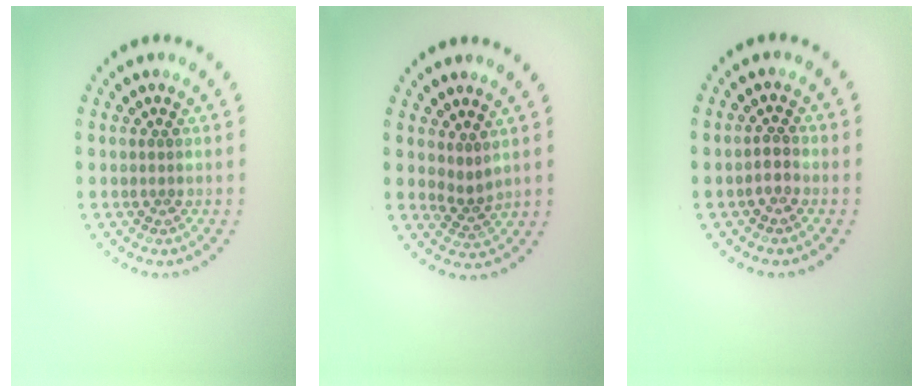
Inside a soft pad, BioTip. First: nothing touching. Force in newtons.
{"total": 1.8, "press": 1.1, "slide": 1.4}
{"total": 1.2, "press": 1.0, "slide": 0.6}